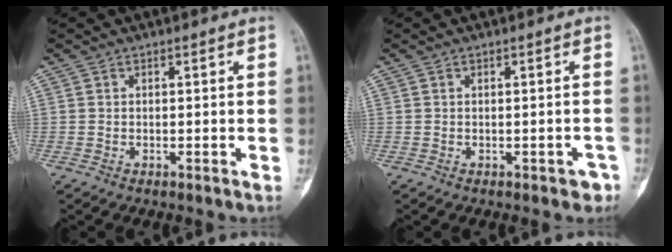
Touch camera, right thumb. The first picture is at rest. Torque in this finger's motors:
{"motor_torque": [0.75, -0.10, 0.18, -0.01, 0.15]}